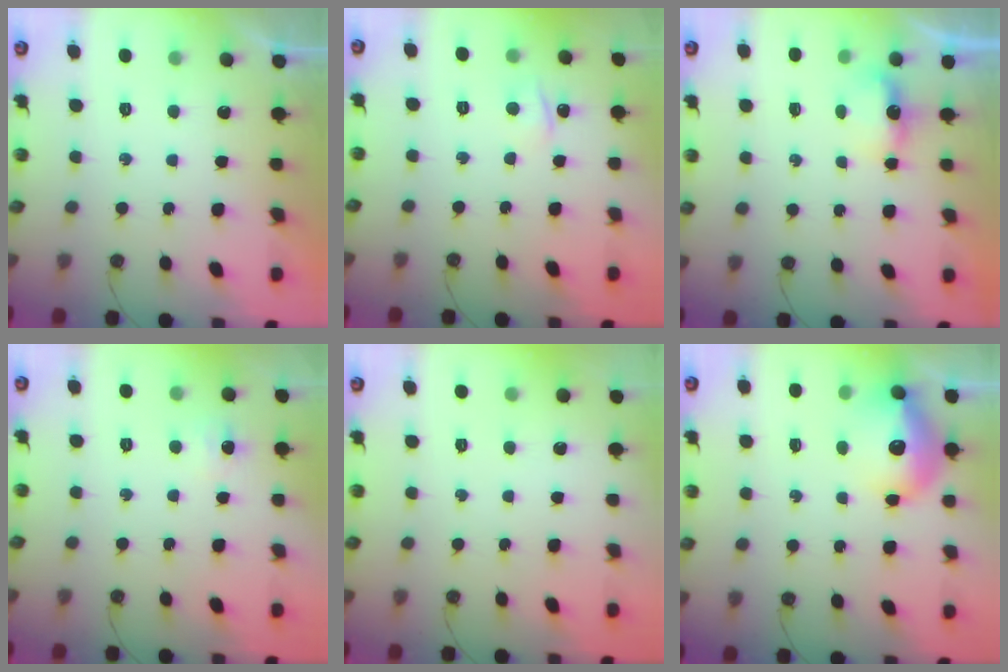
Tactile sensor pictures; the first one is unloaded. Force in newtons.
{"total": 5.7, "press": 5.6, "slide": 0.8}
{"total": 3.5, "press": 3.3, "slide": 1.0}
{"total": 3.2, "press": 3.2, "slide": 0.6}
{"total": 0.0}
{"total": 15.6, "press": 15.5, "slide": 1.4}